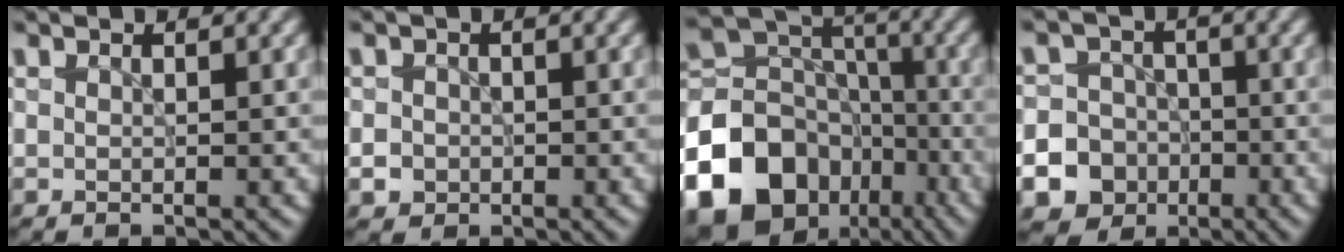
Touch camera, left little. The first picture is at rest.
{"total": 1.5, "force": [-0.4, 1.4, 0.4], "torque": [0.005, -0.001, -0.006]}
{"total": 18.1, "force": [-9.3, 13.8, 7.2], "torque": [-0.186, -0.026, -0.156]}
{"total": 14.6, "force": [-6.5, 12.9, 2.0], "torque": [-0.069, -0.048, -0.126]}